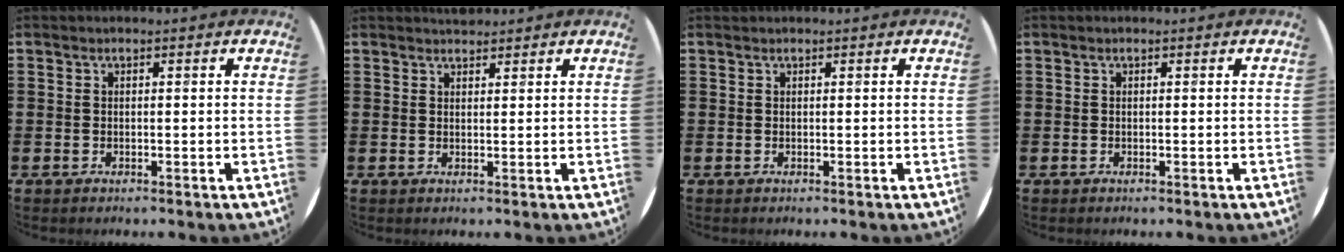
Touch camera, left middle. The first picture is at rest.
{"total": 1.4, "force": [1.4, 0.2, -0.1], "torque": [0.001, 0.002, 0.026]}
{"total": 0.0}
{"total": 0.0}